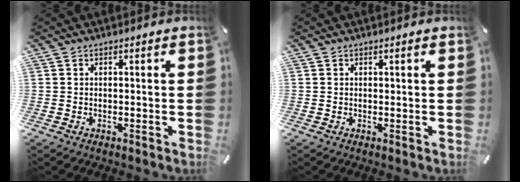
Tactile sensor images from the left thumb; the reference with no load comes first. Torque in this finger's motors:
{"motor_torque": [0.27, 0.23, 0.01, -0.19, 0.04]}